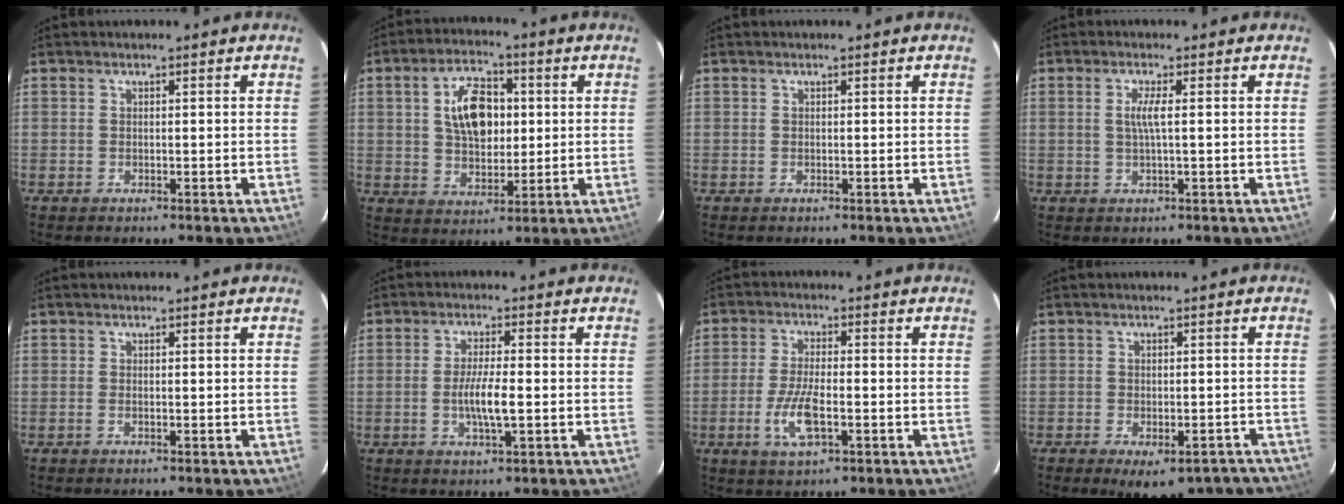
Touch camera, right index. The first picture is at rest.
{"total": 10.8, "force": [2.0, 6.4, 8.4], "torque": [-0.146, 0.019, 0.042]}
{"total": 0.0}
{"total": 2.7, "force": [0.2, -0.3, 2.7], "torque": [-0.054, -0.001, 0.004]}
{"total": 0.8, "force": [-0.2, 0.0, 0.8], "torque": [-0.015, 0.000, -0.006]}
{"total": 5.7, "force": [-1.1, 0.7, 5.5], "torque": [-0.104, -0.004, -0.020]}
{"total": 7.9, "force": [-2.6, 2.7, 7.0], "torque": [-0.150, -0.007, -0.049]}
{"total": 12.6, "force": [-9.6, 5.8, 5.8], "torque": [-0.099, 0.005, -0.108]}